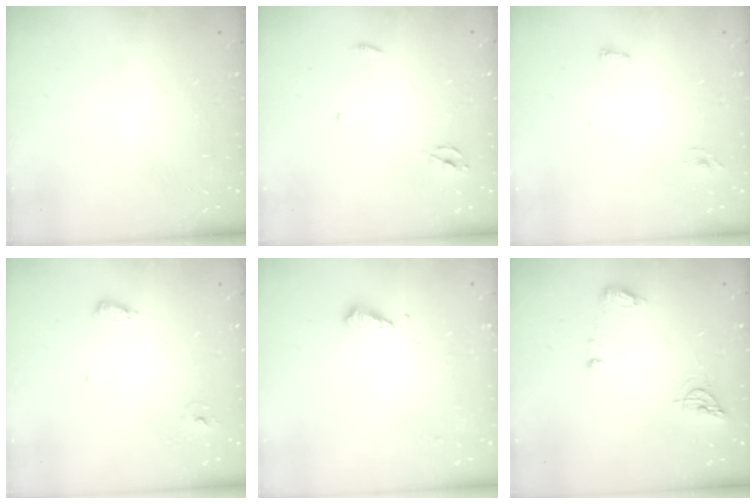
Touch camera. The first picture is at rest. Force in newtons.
{"total": 2.3, "press": 2.3, "slide": 0.1}
{"total": 3.6, "press": 3.2, "slide": 1.6}
{"total": 6.0, "press": 5.8, "slide": 1.5}
{"total": 5.0, "press": 4.8, "slide": 1.3}
{"total": 8.0, "press": 8.0, "slide": 0.9}